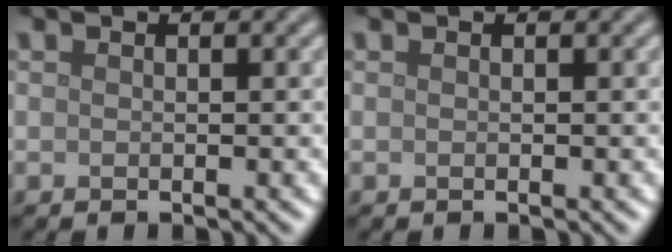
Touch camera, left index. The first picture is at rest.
{"total": 0.0}